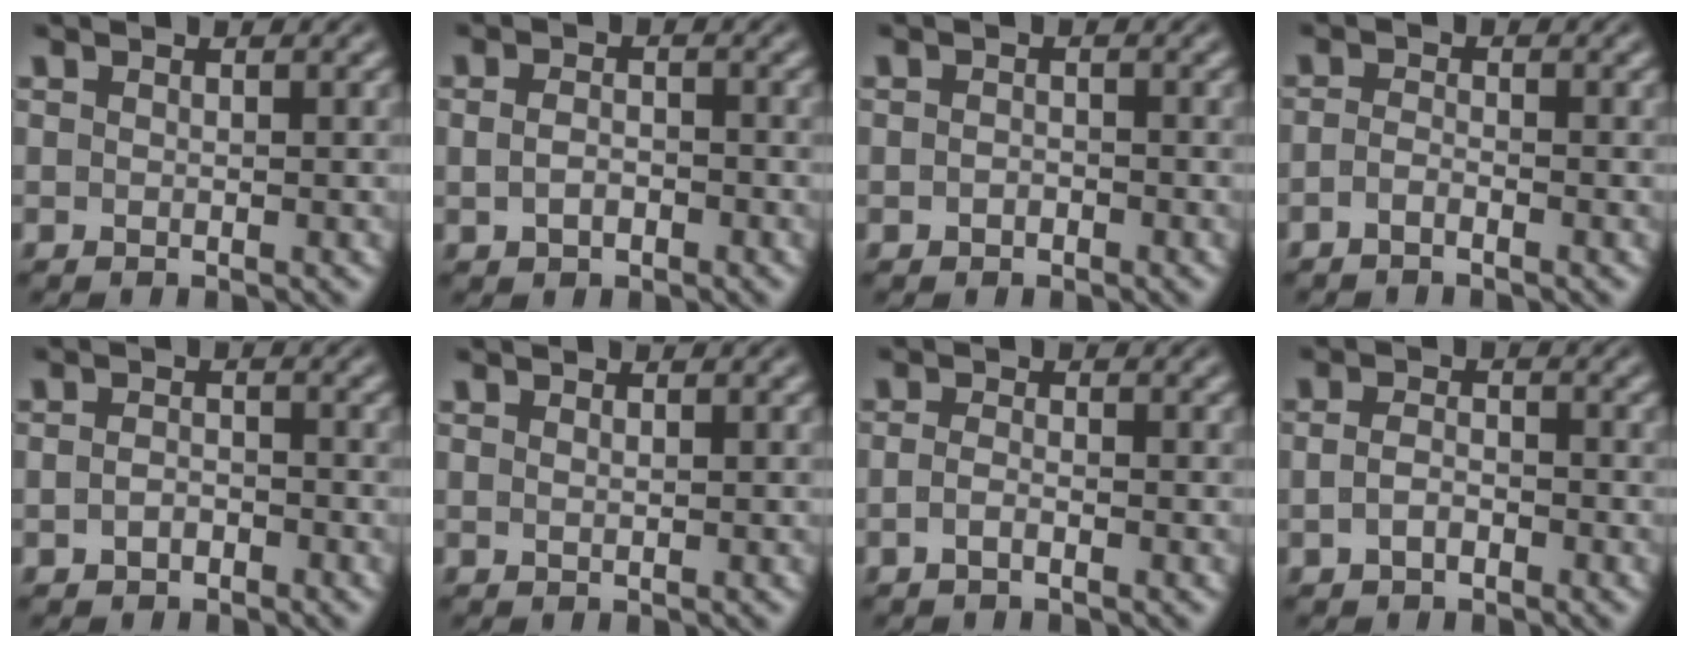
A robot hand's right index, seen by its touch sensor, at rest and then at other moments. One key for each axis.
{"total": 1.3, "fx": -0.8, "fy": 0.6, "fz": 0.9, "tx": -0.010, "ty": -0.008, "tz": -0.005}
{"total": 0.8, "fx": -0.7, "fy": 0.1, "fz": 0.0, "tx": 0.003, "ty": -0.007, "tz": -0.009}
{"total": 1.6, "fx": -1.4, "fy": -0.4, "fz": 0.4, "tx": -0.007, "ty": -0.009, "tz": -0.024}
{"total": 1.2, "fx": -1.2, "fy": 0.3, "fz": 0.2, "tx": 0.002, "ty": -0.006, "tz": -0.017}
{"total": 1.0, "fx": 0.4, "fy": -0.9, "fz": 0.1, "tx": 0.006, "ty": -0.004, "tz": 0.013}
{"total": 1.3, "fx": -0.9, "fy": -0.3, "fz": 0.8, "tx": -0.017, "ty": -0.006, "tz": -0.014}
{"total": 1.6, "fx": -1.1, "fy": 0.5, "fz": 1.0, "tx": -0.014, "ty": -0.007, "tz": -0.013}